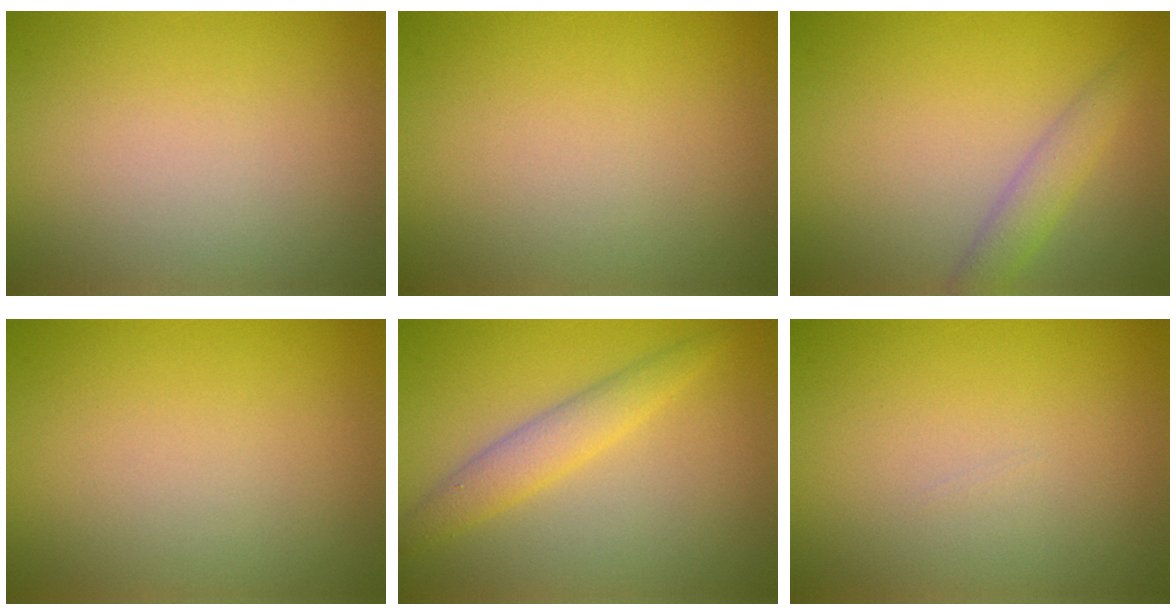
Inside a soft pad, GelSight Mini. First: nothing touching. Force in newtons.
{"total": 0.0}
{"total": 2.2, "press": 2.2, "slide": 0.1}
{"total": 0.0}
{"total": 2.8, "press": 2.8, "slide": 0.1}
{"total": 0.0}